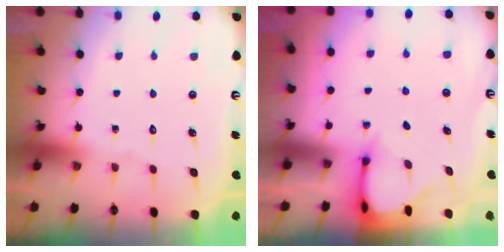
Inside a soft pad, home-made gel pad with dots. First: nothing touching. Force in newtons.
{"total": 3.0, "press": 3.0, "slide": 0.2}